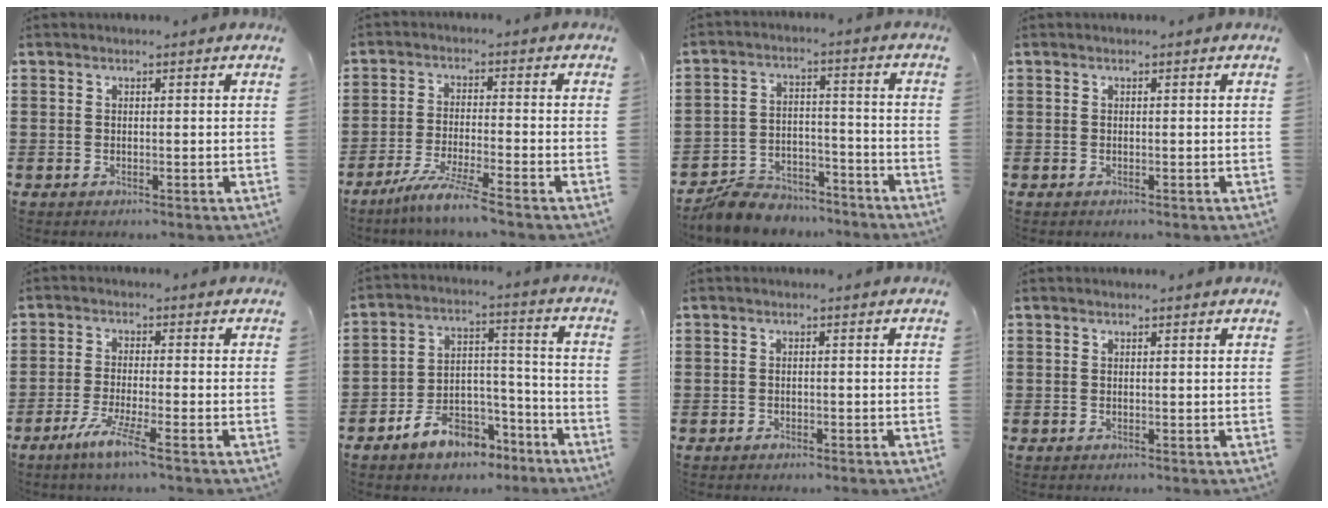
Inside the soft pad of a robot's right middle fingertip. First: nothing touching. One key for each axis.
{"total": 5.9, "fx": -4.9, "fy": -0.7, "fz": 3.2, "tx": -0.069, "ty": -0.022, "tz": -0.091}
{"total": 6.6, "fx": -6.4, "fy": 1.5, "fz": 0.7, "tx": -0.021, "ty": 0.017, "tz": -0.128}
{"total": 0.0}
{"total": 5.0, "fx": -3.4, "fy": -0.2, "fz": 3.7, "tx": -0.073, "ty": -0.011, "tz": -0.061}
{"total": 7.1, "fx": -5.9, "fy": 3.4, "fz": 1.8, "tx": -0.034, "ty": 0.026, "tz": -0.113}
{"total": 0.8, "fx": -0.7, "fy": 0.3, "fz": 0.2, "tx": -0.006, "ty": -0.003, "tz": -0.014}
{"total": 0.0}